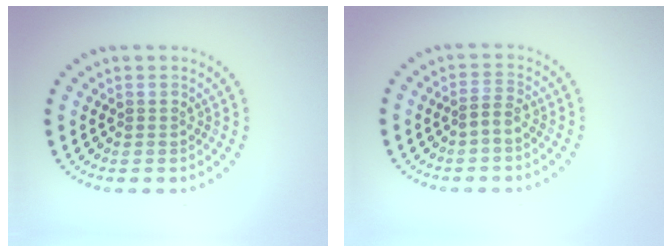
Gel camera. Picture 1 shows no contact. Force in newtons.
{"total": 1.2, "press": 0.9, "slide": 0.8}